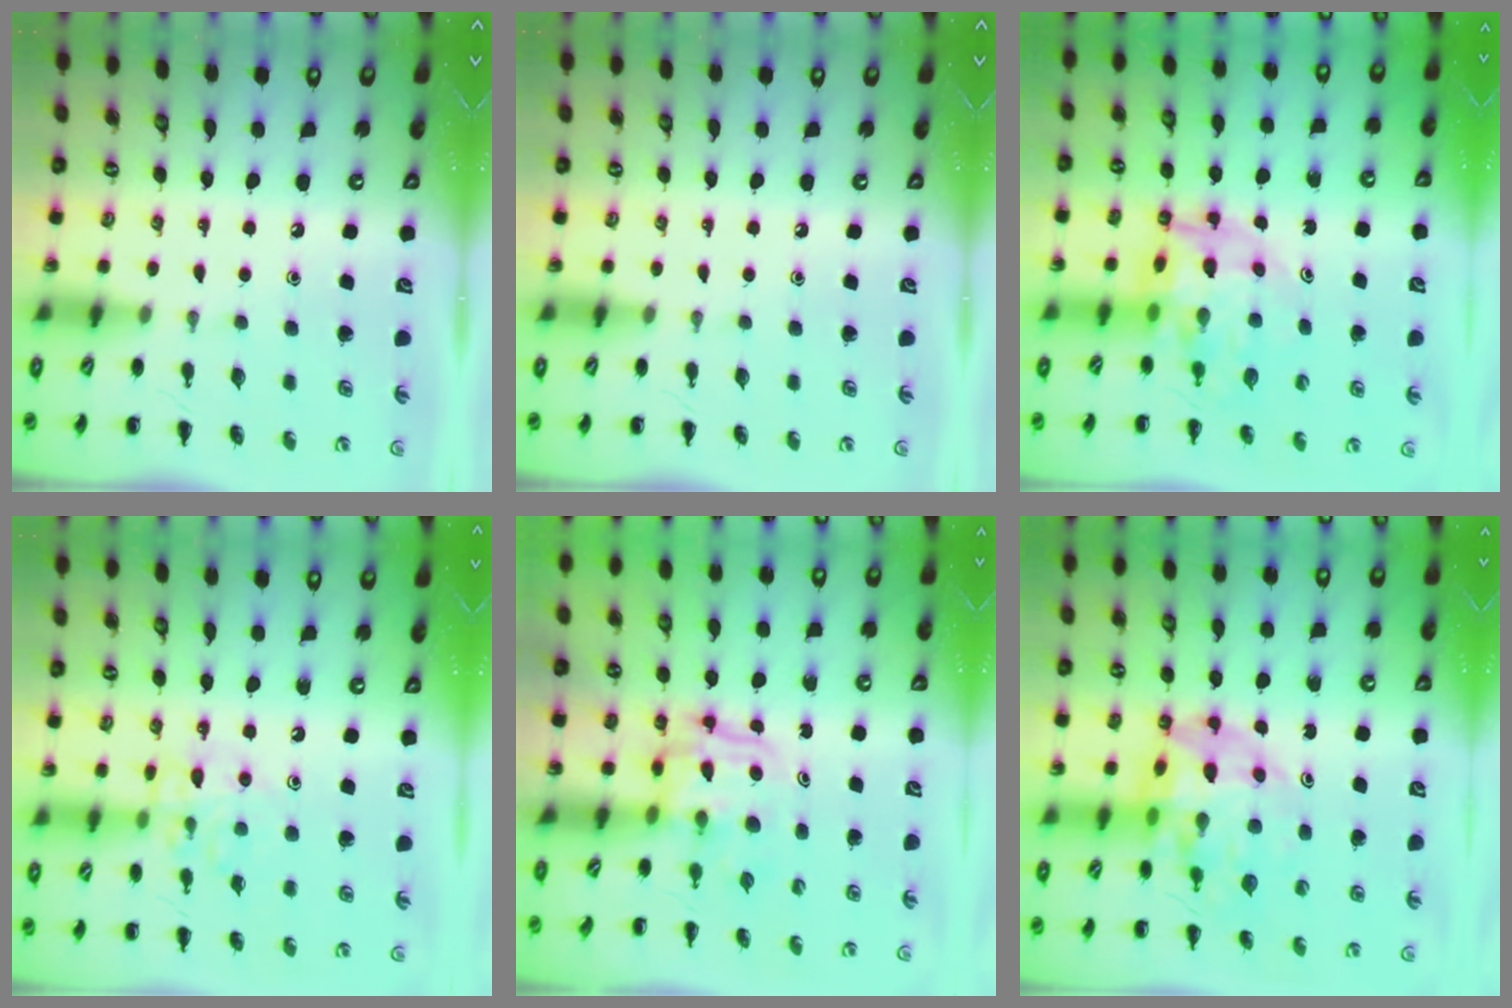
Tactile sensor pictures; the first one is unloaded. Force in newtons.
{"total": 0.0}
{"total": 9.8, "press": 9.3, "slide": 3.1}
{"total": 10.7, "press": 10.7, "slide": 0.8}
{"total": 3.4, "press": 3.4, "slide": 0.2}
{"total": 11.2, "press": 10.8, "slide": 3.2}